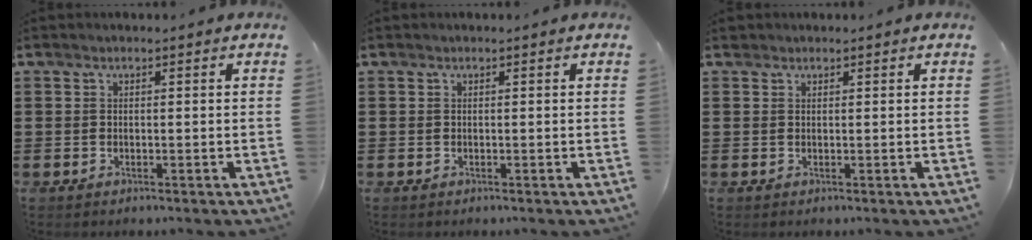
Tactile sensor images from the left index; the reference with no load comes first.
{"total": 0.0}
{"total": 0.6, "force": [0.5, 0.3, 0.1], "torque": [-0.003, 0.002, 0.009]}